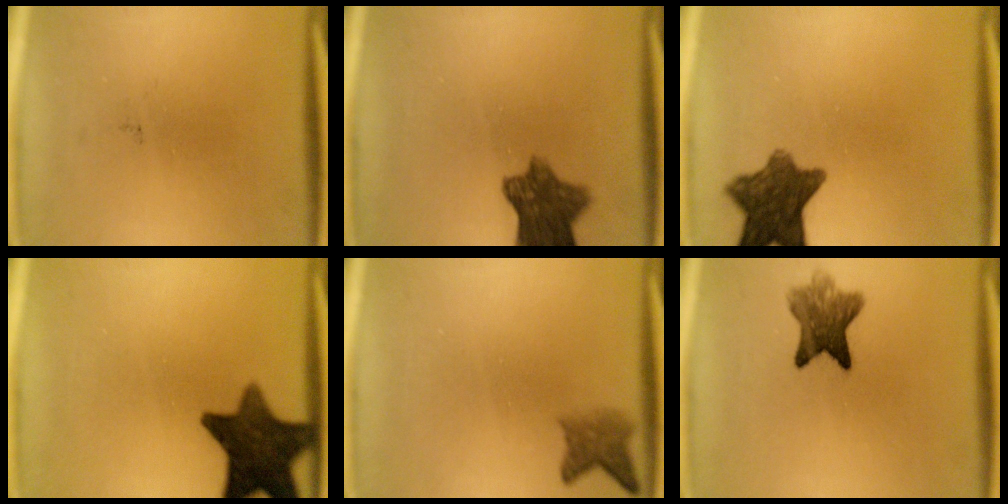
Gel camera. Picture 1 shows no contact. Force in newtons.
{"total": 8.6}
{"total": 10.0}
{"total": 12.7}
{"total": 2.9}
{"total": 7.0}